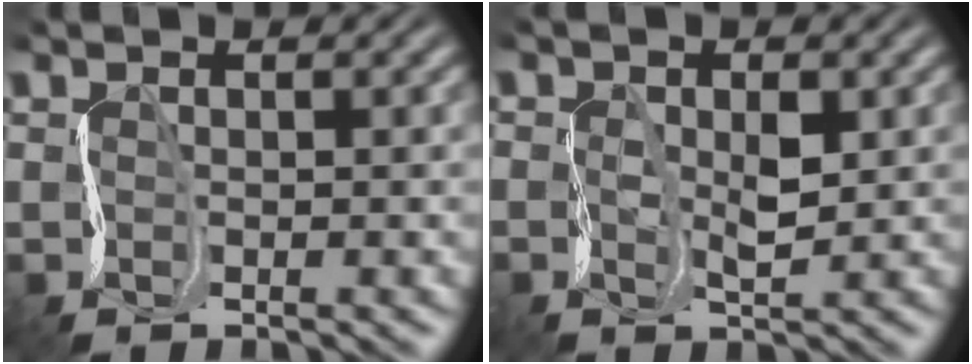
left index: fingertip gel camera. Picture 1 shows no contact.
{"total": 0.7, "force": [-0.1, 0.4, 0.5], "torque": [-0.033, -0.006, 0.005]}